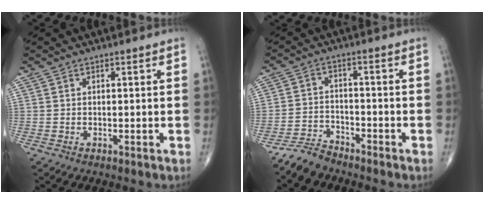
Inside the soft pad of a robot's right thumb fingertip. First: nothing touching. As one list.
[{"total": 4.7, "force": [-4.4, 1.6, 0.5], "torque": [-0.007, 0.019, -0.090]}]